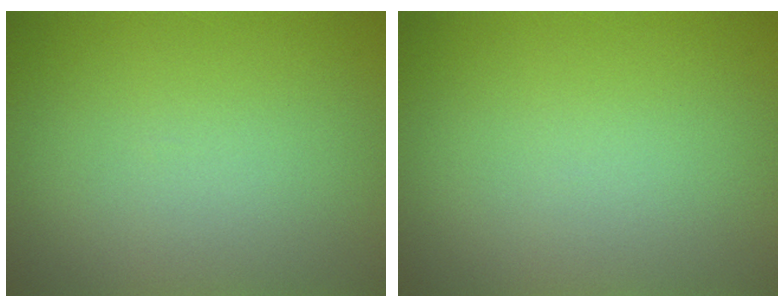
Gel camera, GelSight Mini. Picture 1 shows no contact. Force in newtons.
{"total": 0.0}